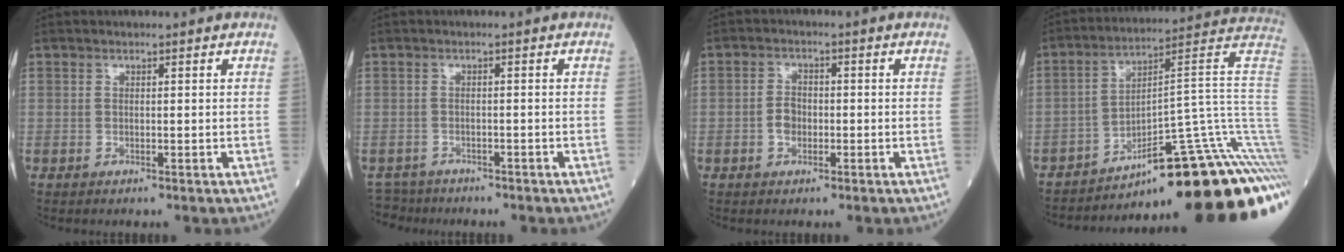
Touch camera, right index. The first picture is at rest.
{"total": 6.7, "force": [-5.7, 3.3, 0.7], "torque": [-0.028, 0.004, -0.089]}
{"total": 3.4, "force": [-1.0, 2.4, 2.1], "torque": [-0.051, 0.010, -0.017]}
{"total": 28.9, "force": [-19.2, 2.0, 21.5], "torque": [-0.172, 0.014, -0.271]}